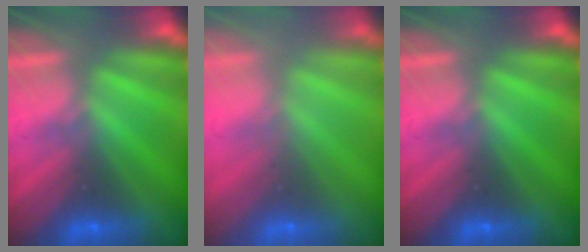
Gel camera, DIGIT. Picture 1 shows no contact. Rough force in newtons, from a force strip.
{"total": 2.8}
{"total": 0.0}